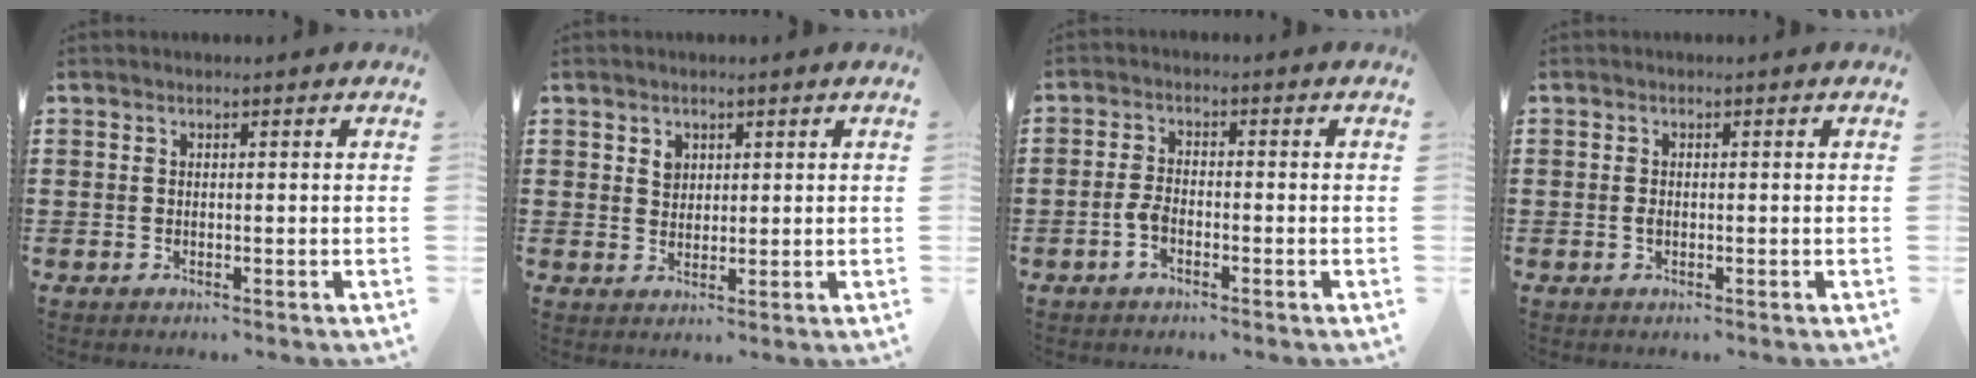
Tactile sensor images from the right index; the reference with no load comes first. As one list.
[{"total": 1.9, "force": [1.1, 1.5, 0.6], "torque": [-0.008, 0.002, 0.020]}, {"total": 3.0, "force": [-1.4, 1.4, 2.2], "torque": [-0.064, -0.003, -0.034]}, {"total": 1.0, "force": [-0.2, 0.6, 0.8], "torque": [-0.017, -0.001, -0.004]}]